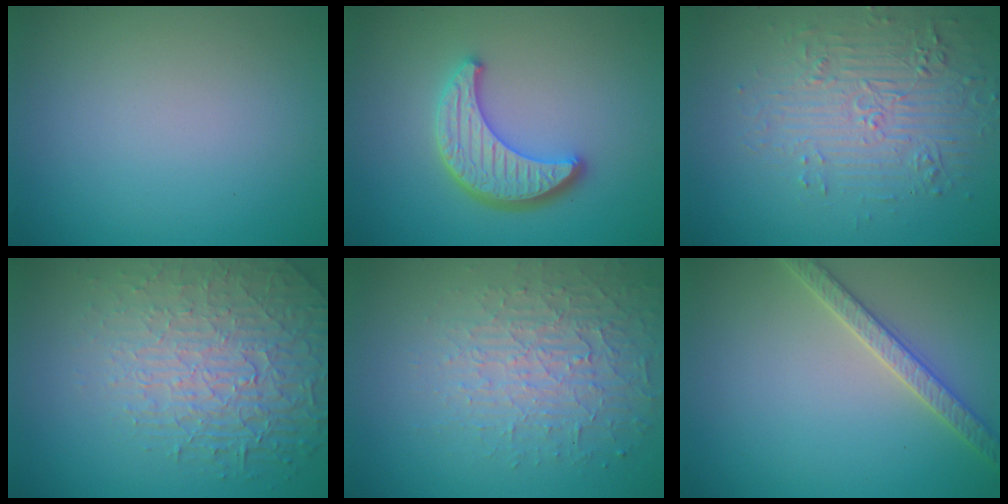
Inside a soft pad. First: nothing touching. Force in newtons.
{"total": 4.4, "press": 3.8, "slide": 2.3}
{"total": 4.2, "press": 3.8, "slide": 1.7}
{"total": 4.9, "press": 4.4, "slide": 2.1}
{"total": 3.6, "press": 3.3, "slide": 1.6}
{"total": 2.8, "press": 2.8, "slide": 0.6}